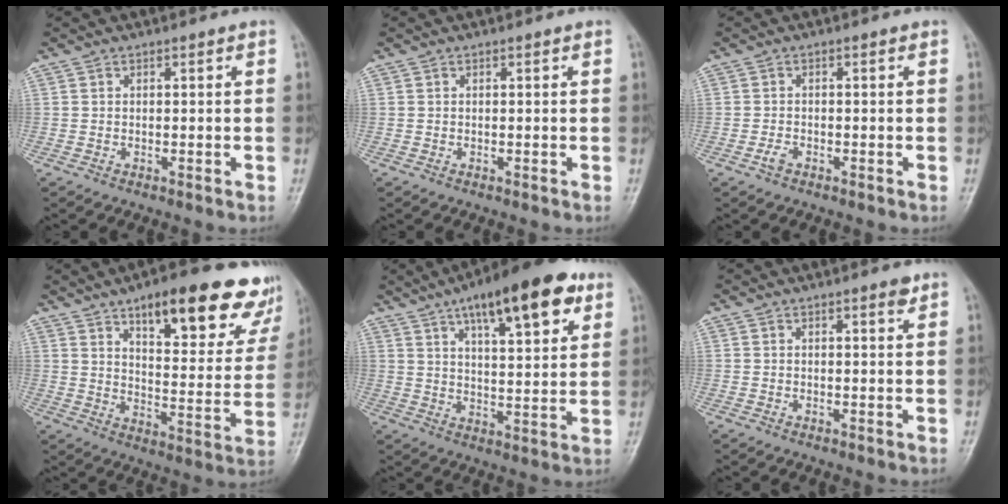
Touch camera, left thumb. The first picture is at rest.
{"total": 0.0}
{"total": 1.4, "force": [-0.8, 0.7, 0.8], "torque": [-0.020, 0.002, -0.018]}
{"total": 22.6, "force": [14.3, 7.9, 15.6], "torque": [-0.158, -0.053, 0.194]}
{"total": 17.8, "force": [9.6, 5.8, 13.8], "torque": [-0.179, -0.025, 0.144]}
{"total": 1.7, "force": [1.1, 0.3, 1.2], "torque": [-0.017, -0.006, 0.015]}